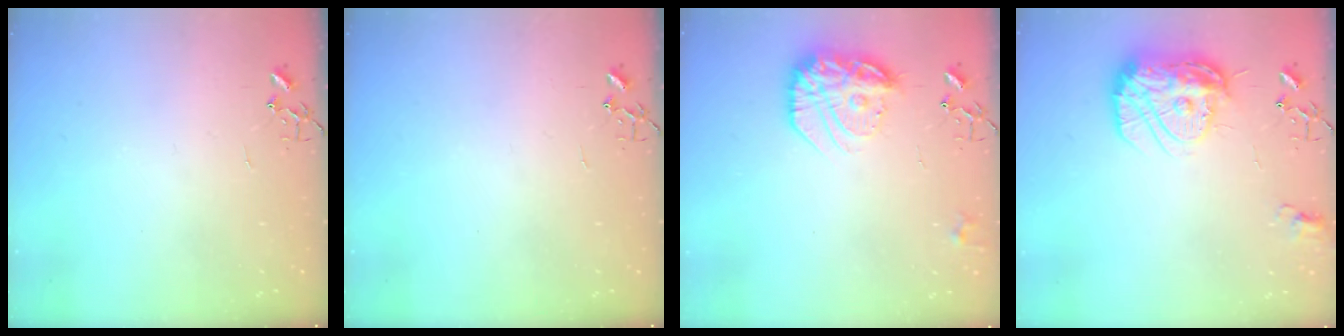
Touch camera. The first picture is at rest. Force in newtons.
{"total": 0.0}
{"total": 17.3, "press": 17.3, "slide": 1.3}
{"total": 15.0, "press": 14.9, "slide": 1.1}